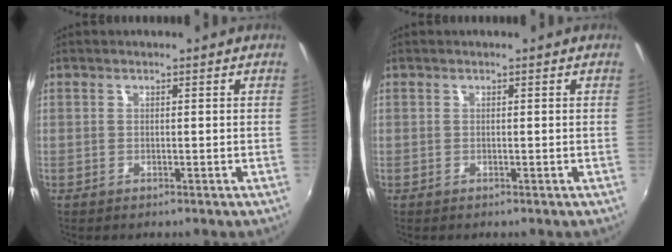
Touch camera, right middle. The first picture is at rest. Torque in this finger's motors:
{"motor_torque": [0.00, 0.00, 0.00, 0.00]}